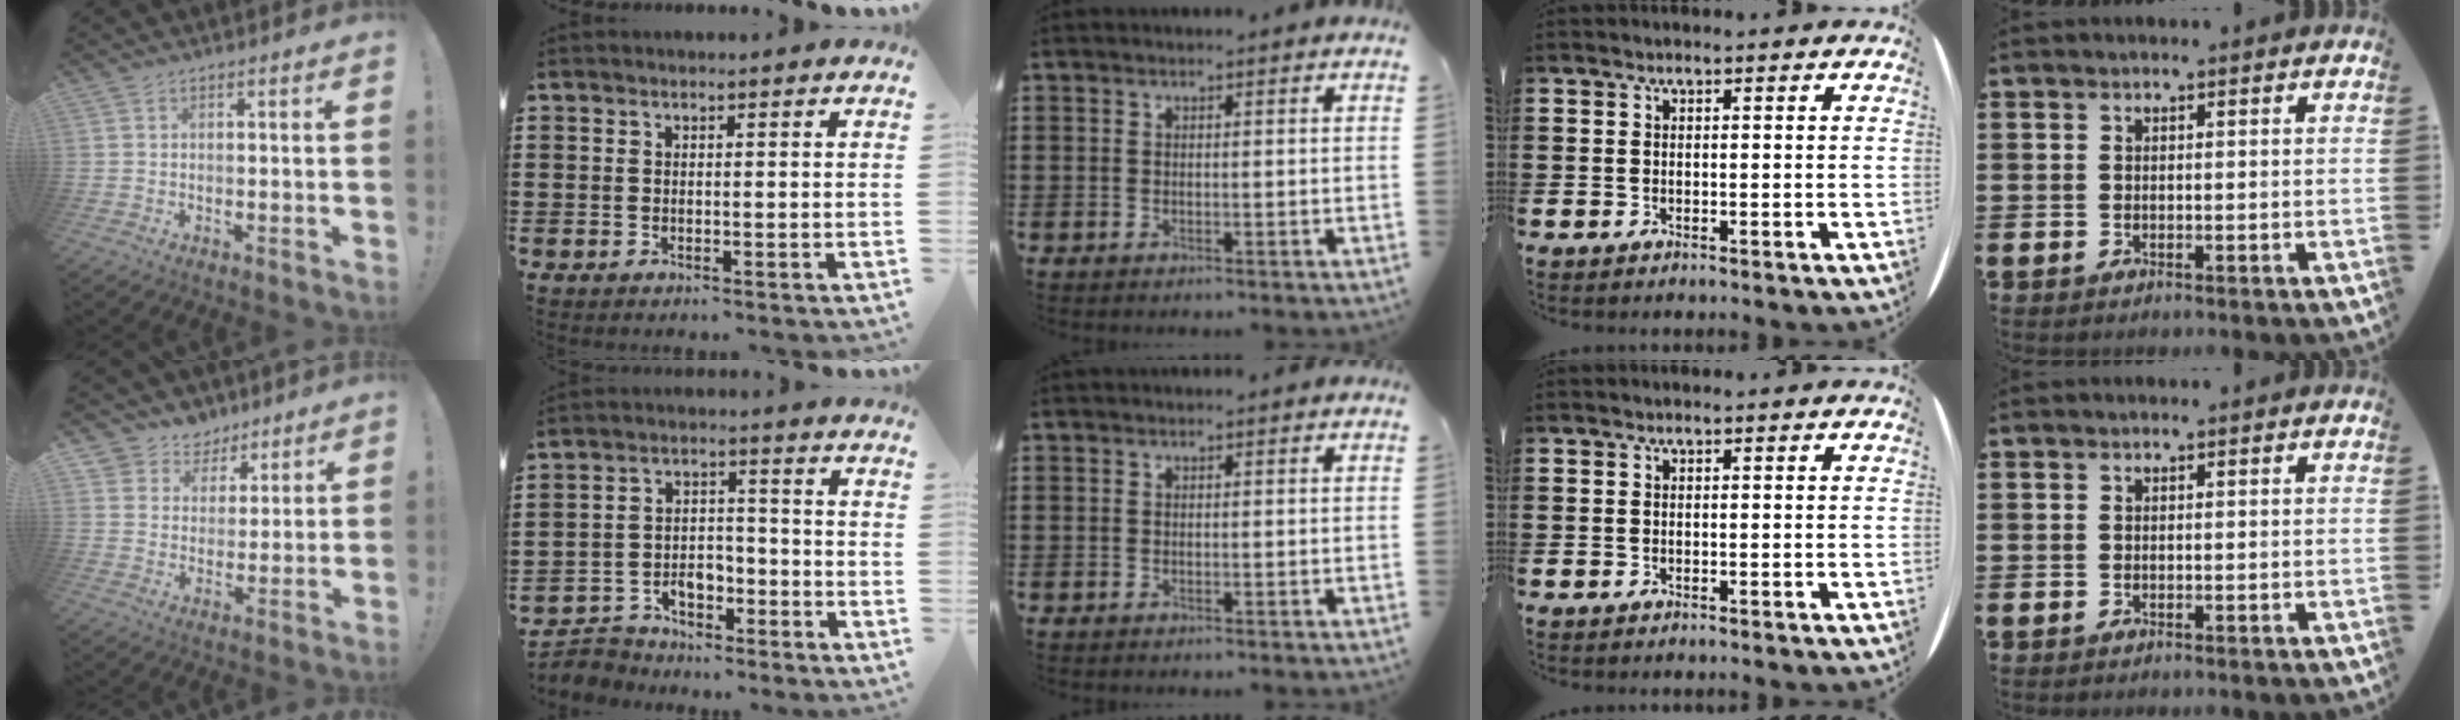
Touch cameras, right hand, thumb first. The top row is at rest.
{"thumb": {"total": 7.2, "force": [4.4, 5.7, 0.5], "torque": [-0.008, -0.037, 0.089]}, "index": {"total": 4.3, "force": [-3.4, 2.4, 0.8], "torque": [-0.029, 0.008, -0.072]}}